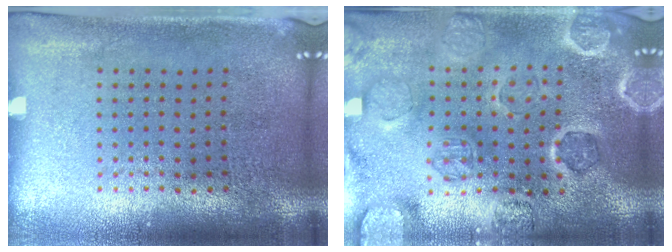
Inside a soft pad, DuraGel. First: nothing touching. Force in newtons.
{"total": 2.6, "press": 2.6, "slide": 0.2}